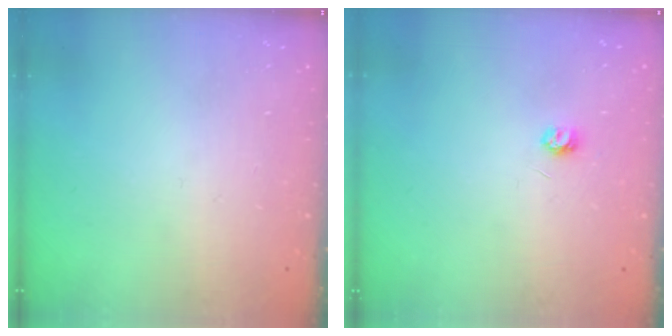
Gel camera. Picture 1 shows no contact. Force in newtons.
{"total": 3.3, "press": 3.3, "slide": 0.2}